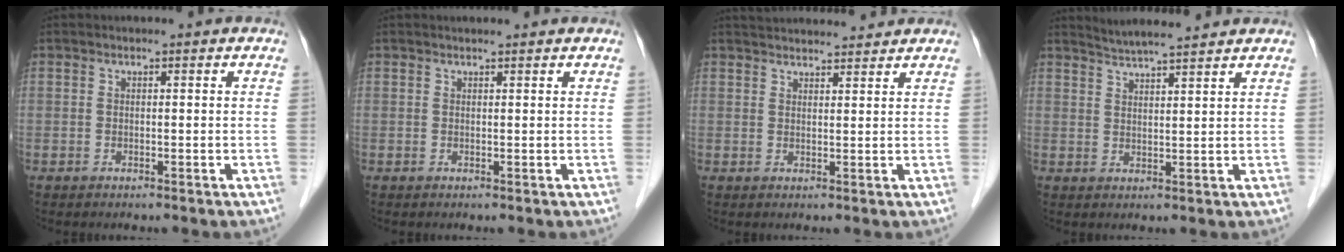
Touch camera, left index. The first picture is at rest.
{"total": 2.2, "force": [2.1, 0.1, 0.7], "torque": [-0.010, 0.015, 0.027]}
{"total": 9.3, "force": [8.9, 1.1, 2.3], "torque": [-0.033, 0.027, 0.122]}
{"total": 6.8, "force": [6.4, -0.2, 2.3], "torque": [-0.048, 0.017, 0.102]}